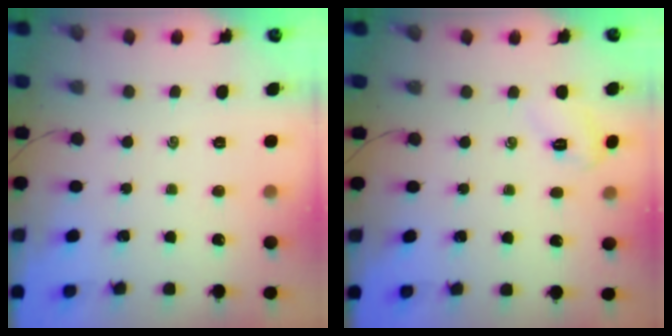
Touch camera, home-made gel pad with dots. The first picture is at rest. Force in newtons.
{"total": 3.9, "press": 3.8, "slide": 1.0}